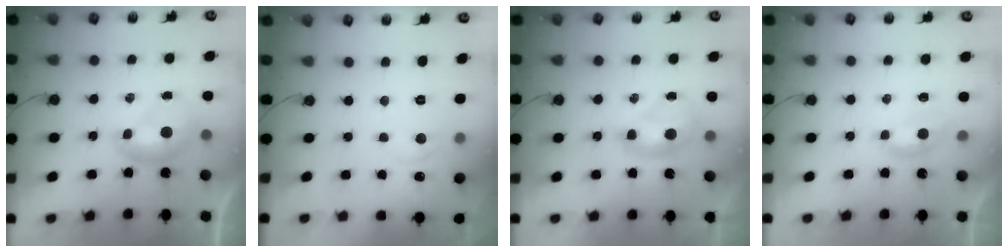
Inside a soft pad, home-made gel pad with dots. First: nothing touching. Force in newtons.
{"total": 1.3, "press": 1.0, "slide": 0.7}
{"total": 2.5, "press": 2.3, "slide": 0.9}
{"total": 1.9, "press": 1.9, "slide": 0.5}